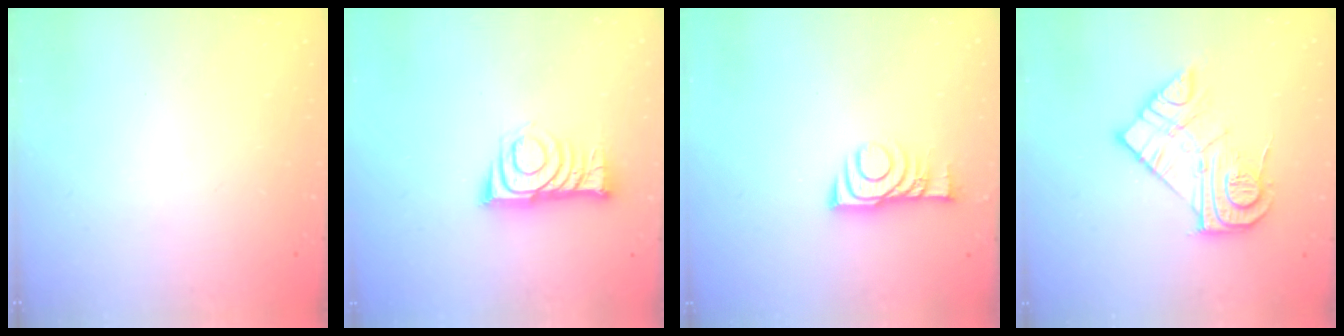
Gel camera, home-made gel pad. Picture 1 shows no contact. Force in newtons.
{"total": 11.1, "press": 11.0, "slide": 1.0}
{"total": 7.7, "press": 7.6, "slide": 0.9}
{"total": 14.3, "press": 14.3, "slide": 0.8}